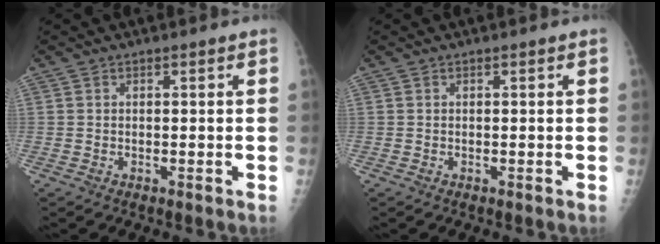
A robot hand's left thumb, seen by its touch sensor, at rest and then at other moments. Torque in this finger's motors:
{"motor_torque": [-0.01, 0.01, -0.04, 0.01, 0.00]}